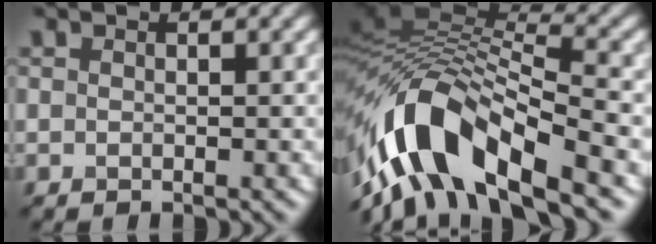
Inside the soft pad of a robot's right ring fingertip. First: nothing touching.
{"total": 12.1, "force": [-6.3, 5.3, 8.9], "torque": [-0.157, 0.018, -0.120]}